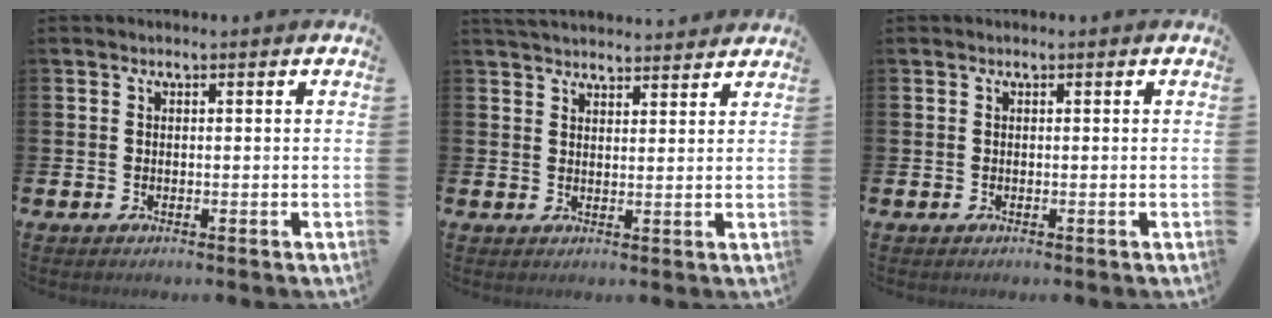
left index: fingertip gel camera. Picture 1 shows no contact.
{"total": 3.8, "force": [3.8, 0.5, 0.3], "torque": [-0.011, -0.019, 0.070]}
{"total": 0.0}